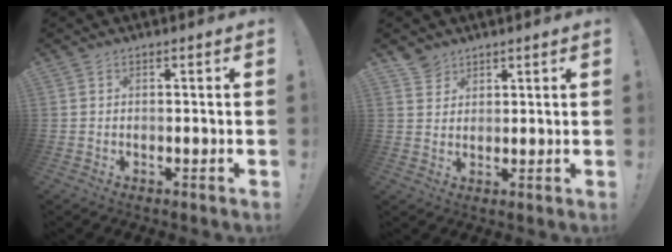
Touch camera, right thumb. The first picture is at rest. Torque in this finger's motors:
{"motor_torque": [-0.20, 0.27, 0.01, 0.29, -0.03]}